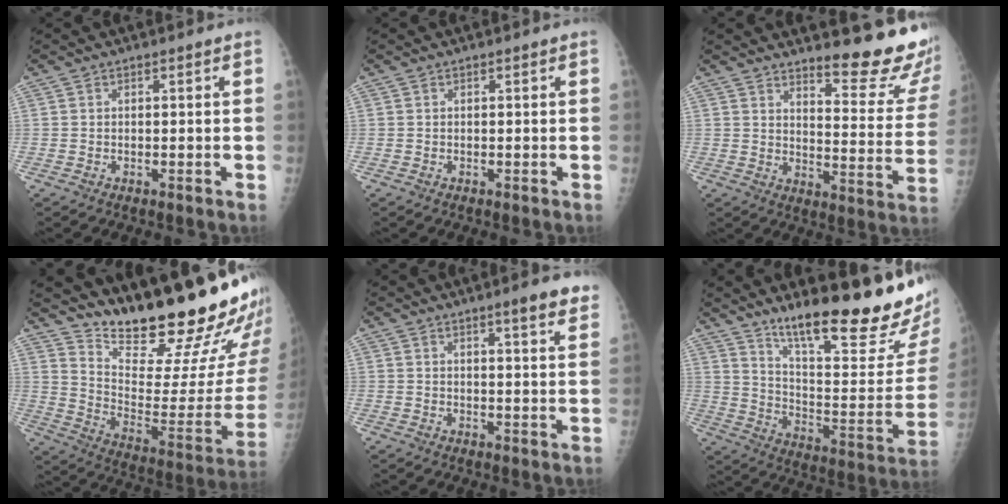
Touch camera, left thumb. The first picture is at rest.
{"total": 0.0}
{"total": 17.1, "force": [14.1, 2.9, 9.4], "torque": [-0.091, -0.146, 0.177]}
{"total": 27.2, "force": [22.2, 4.5, 15.0], "torque": [-0.196, -0.164, 0.322]}
{"total": 6.3, "force": [4.4, 0.6, 4.5], "torque": [-0.050, -0.019, 0.054]}
{"total": 27.5, "force": [19.4, 4.6, 18.8], "torque": [-0.255, -0.109, 0.295]}